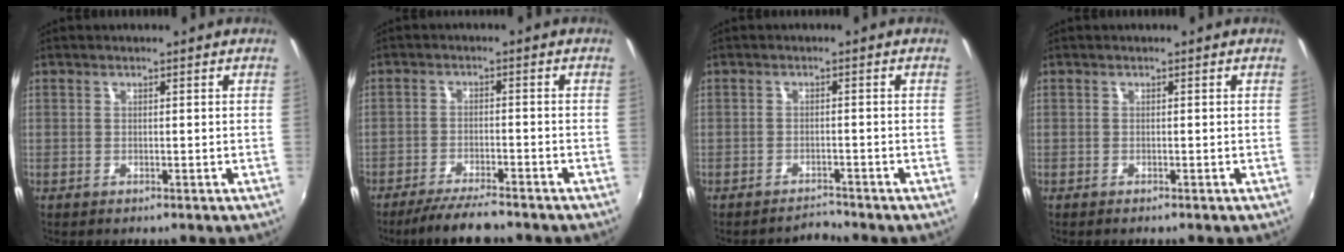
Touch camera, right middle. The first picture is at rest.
{"total": 7.5, "force": [-6.6, 0.9, 3.4], "torque": [-0.081, -0.013, -0.109]}
{"total": 2.2, "force": [-2.2, 0.0, -0.2], "torque": [-0.002, -0.001, -0.038]}
{"total": 0.0}